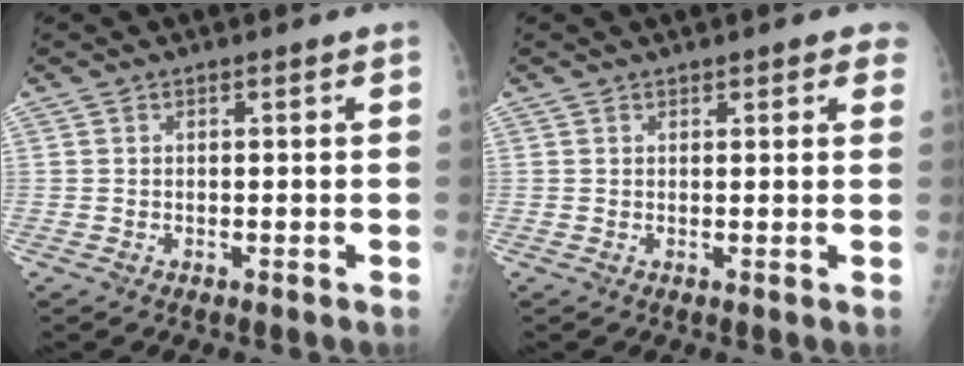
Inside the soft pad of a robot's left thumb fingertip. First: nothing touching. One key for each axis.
{"total": 3.1, "fx": 2.2, "fy": 1.2, "fz": 1.8, "tx": 0.000, "ty": 0.000, "tz": 0.023}